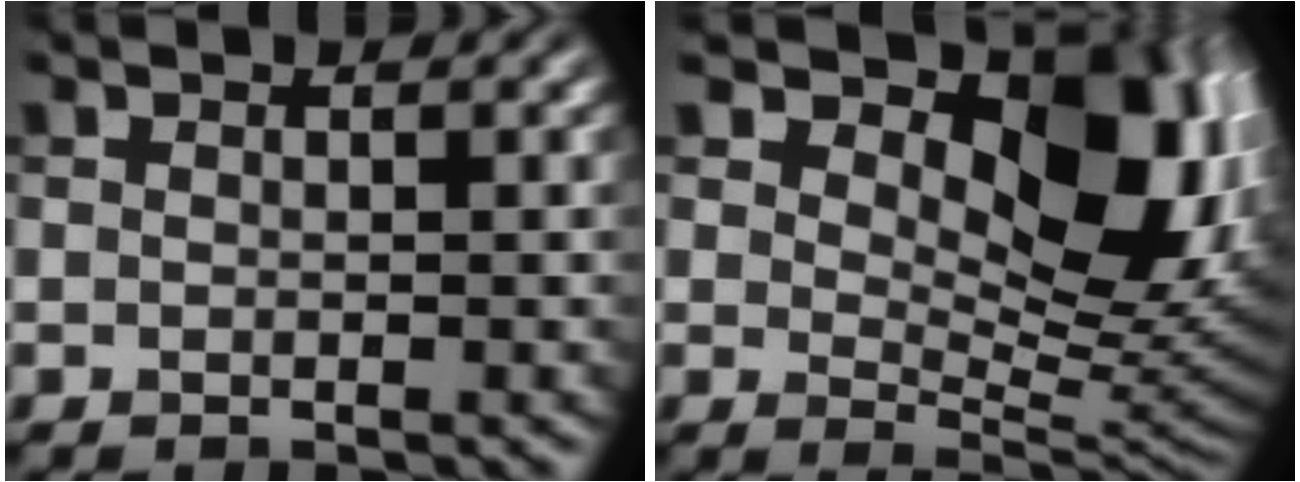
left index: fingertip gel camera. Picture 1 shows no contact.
{"total": 12.4, "force": [4.1, 7.0, 9.3], "torque": [-0.119, -0.005, 0.069]}